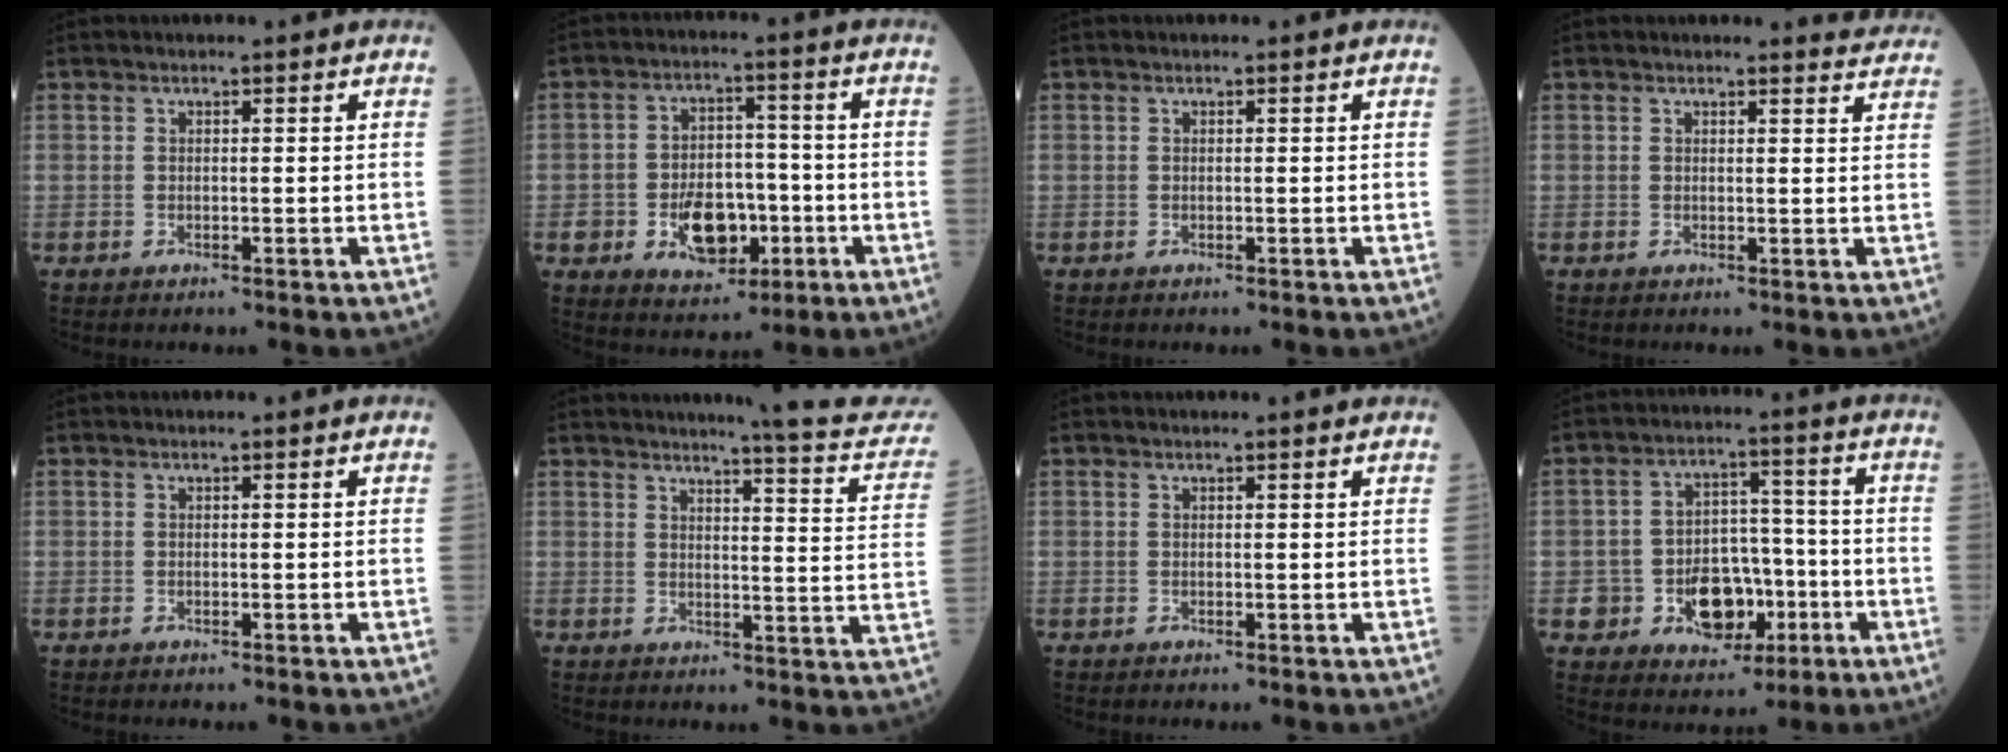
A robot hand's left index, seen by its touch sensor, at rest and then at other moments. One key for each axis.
{"total": 9.5, "fx": -2.9, "fy": 6.2, "fz": 6.5, "tx": -0.119, "ty": 0.014, "tz": -0.040}
{"total": 0.0}
{"total": 3.6, "fx": 3.6, "fy": 0.1, "fz": -0.1, "tx": -0.001, "ty": -0.017, "tz": 0.020}
{"total": 0.0}
{"total": 11.8, "fx": 10.8, "fy": 0.3, "fz": 4.7, "tx": -0.046, "ty": -0.044, "tz": 0.102}
{"total": 1.1, "fx": 1.0, "fy": -0.1, "fz": 0.3, "tx": -0.011, "ty": 0.000, "tz": 0.011}
{"total": 10.5, "fx": -3.2, "fy": 7.6, "fz": 6.5, "tx": -0.111, "ty": 0.023, "tz": -0.039}